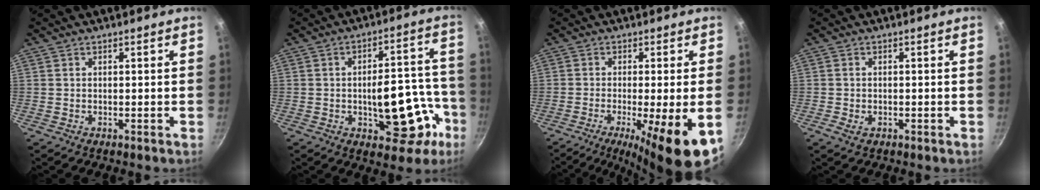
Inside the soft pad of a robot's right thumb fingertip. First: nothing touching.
{"total": 16.6, "force": [-5.5, 8.6, 13.1], "torque": [-0.105, 0.050, -0.069]}
{"total": 12.8, "force": [-4.7, 1.7, 11.8], "torque": [-0.186, -0.011, -0.068]}
{"total": 2.0, "force": [-0.8, 1.4, 1.2], "torque": [-0.021, -0.001, -0.014]}